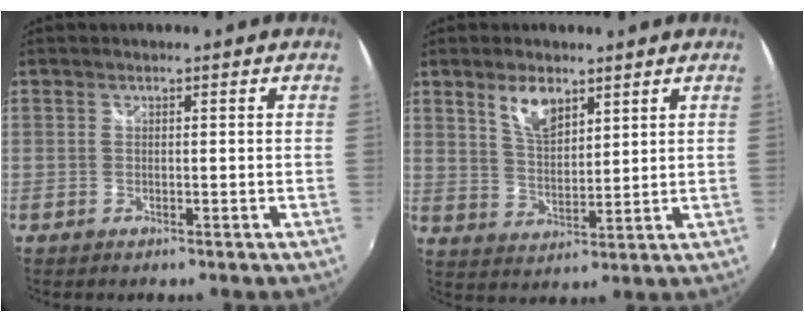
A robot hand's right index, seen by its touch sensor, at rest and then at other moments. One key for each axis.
{"total": 6.7, "fx": 4.2, "fy": 3.0, "fz": 4.2, "tx": -0.075, "ty": 0.004, "tz": 0.081}